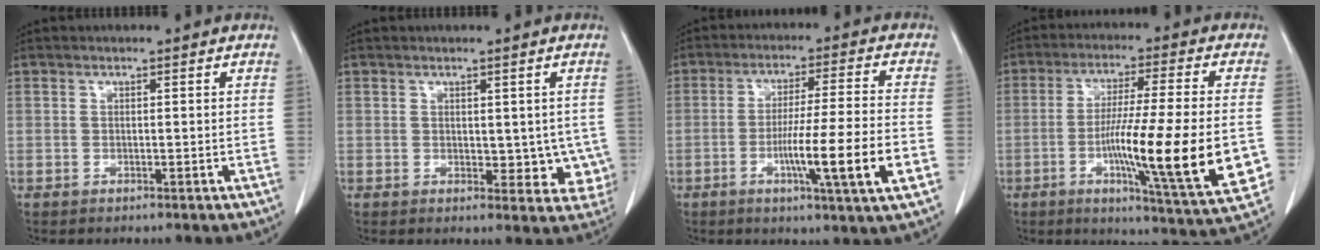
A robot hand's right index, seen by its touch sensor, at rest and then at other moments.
{"total": 5.7, "force": [0.2, 3.4, 4.6], "torque": [-0.024, -0.006, 0.007]}
{"total": 12.8, "force": [-3.8, -0.7, 12.2], "torque": [-0.205, -0.015, -0.067]}
{"total": 19.9, "force": [-4.3, 0.4, 19.4], "torque": [-0.270, -0.023, -0.063]}